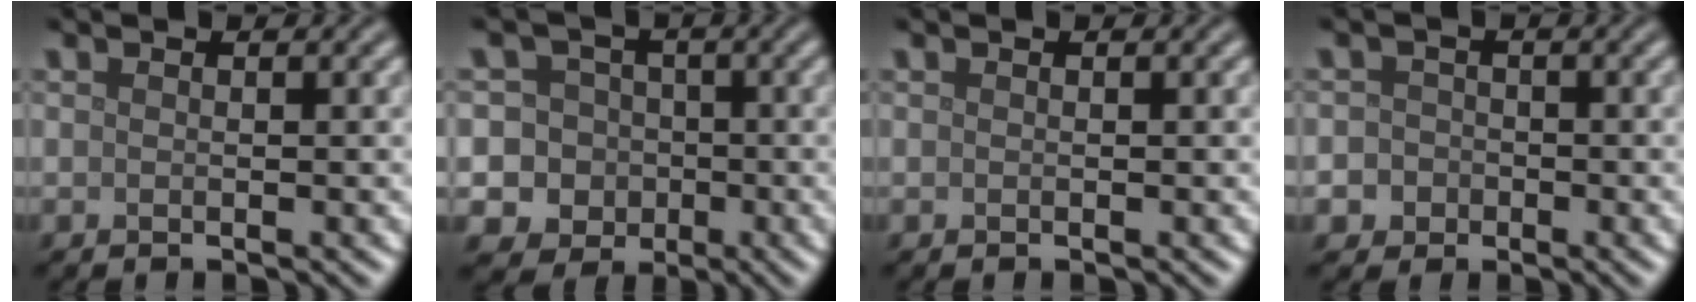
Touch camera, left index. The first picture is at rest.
{"total": 8.5, "force": [-1.7, 8.1, 2.2], "torque": [-0.030, 0.017, -0.064]}
{"total": 0.0}
{"total": 3.8, "force": [-1.3, 3.5, 0.8], "torque": [0.013, 0.004, -0.046]}